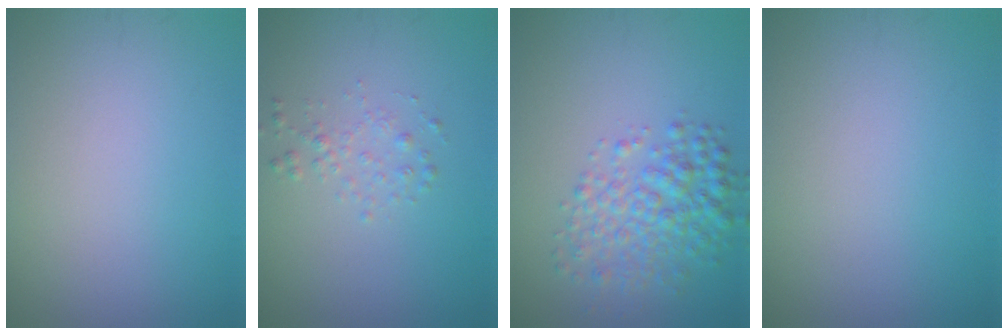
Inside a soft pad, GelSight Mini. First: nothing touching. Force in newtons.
{"total": 1.3, "press": 1.3, "slide": 0.0}
{"total": 4.2, "press": 4.2, "slide": 0.1}
{"total": 0.0}